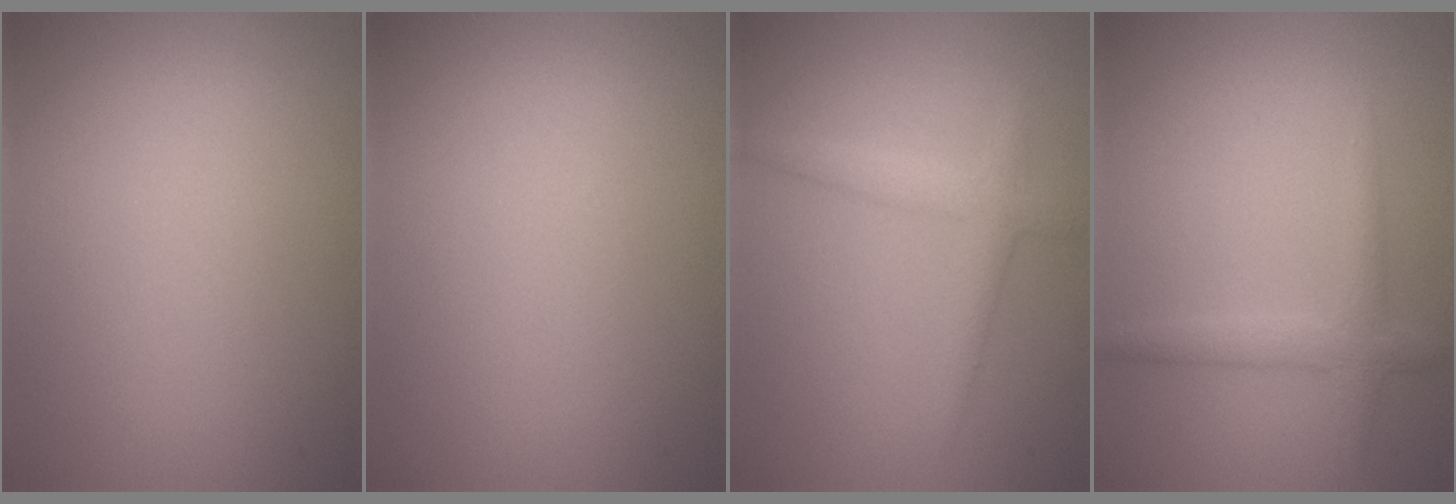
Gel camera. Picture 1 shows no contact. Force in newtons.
{"total": 0.0}
{"total": 2.3, "press": 2.3, "slide": 0.2}
{"total": 2.2, "press": 2.2, "slide": 0.1}